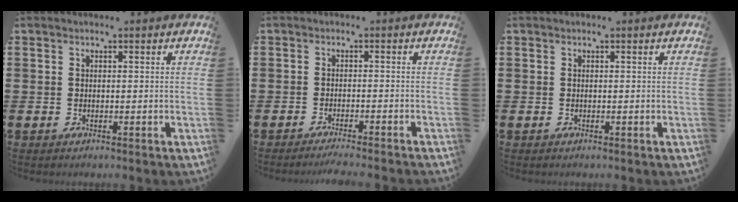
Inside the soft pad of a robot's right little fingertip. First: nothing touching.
{"total": 1.6, "force": [-1.5, -0.2, 0.6], "torque": [-0.007, 0.001, -0.029]}
{"total": 0.0}